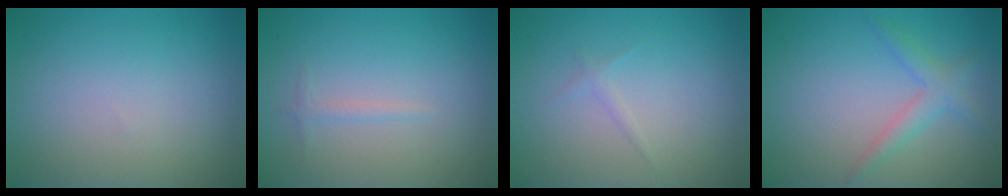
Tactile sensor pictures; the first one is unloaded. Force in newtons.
{"total": 0.7, "press": 0.7, "slide": 0.0}
{"total": 1.2, "press": 1.2, "slide": 0.2}
{"total": 2.2, "press": 2.2, "slide": 0.1}